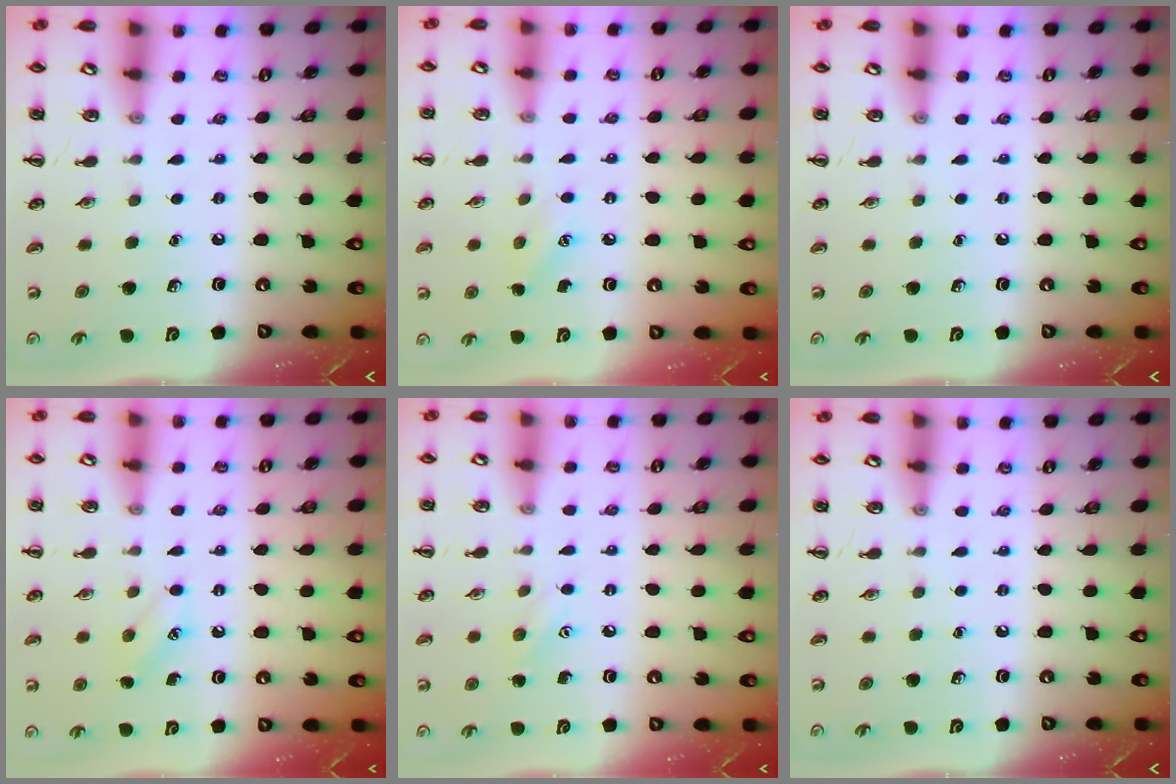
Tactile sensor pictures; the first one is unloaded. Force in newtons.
{"total": 6.3, "press": 6.1, "slide": 1.7}
{"total": 0.0}
{"total": 7.3, "press": 7.2, "slide": 1.5}
{"total": 6.5, "press": 6.3, "slide": 1.7}
{"total": 0.0}